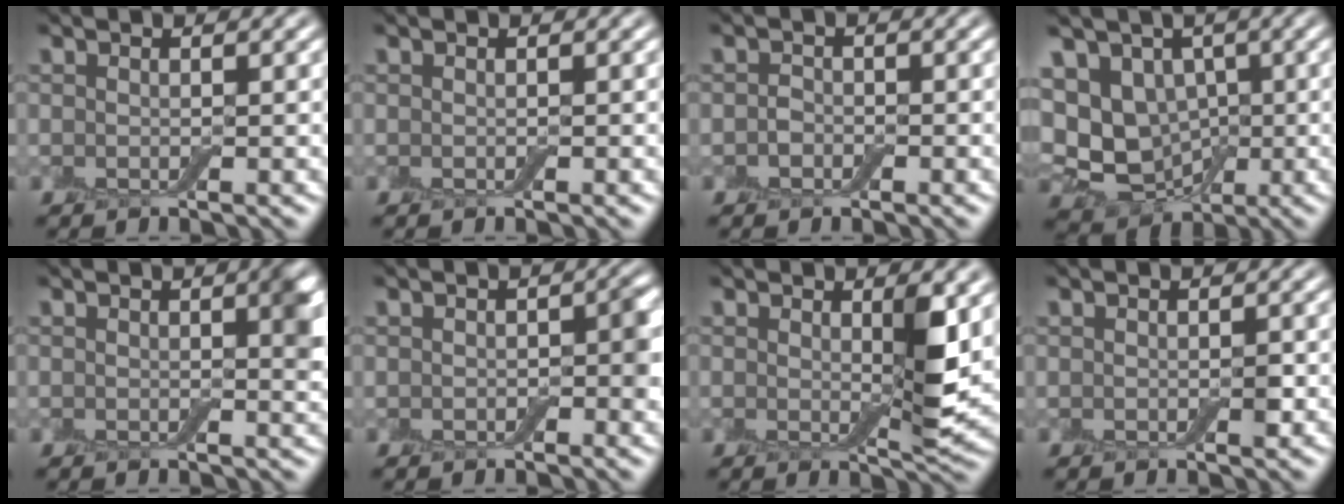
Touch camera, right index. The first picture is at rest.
{"total": 0.0}
{"total": 0.7, "force": [-0.4, 0.6, 0.1], "torque": [-0.003, 0.003, -0.012]}
{"total": 8.5, "force": [0.3, 7.0, 4.8], "torque": [-0.076, 0.004, -0.005]}
{"total": 2.2, "force": [0.2, 0.9, 2.0], "torque": [-0.021, 0.001, 0.002]}
{"total": 1.7, "force": [-0.2, 1.1, 1.2], "torque": [-0.017, -0.001, -0.007]}
{"total": 3.1, "force": [0.6, 0.8, 3.0], "torque": [-0.044, -0.007, 0.012]}
{"total": 1.0, "force": [-0.2, 0.5, 0.8], "torque": [-0.012, -0.003, -0.003]}